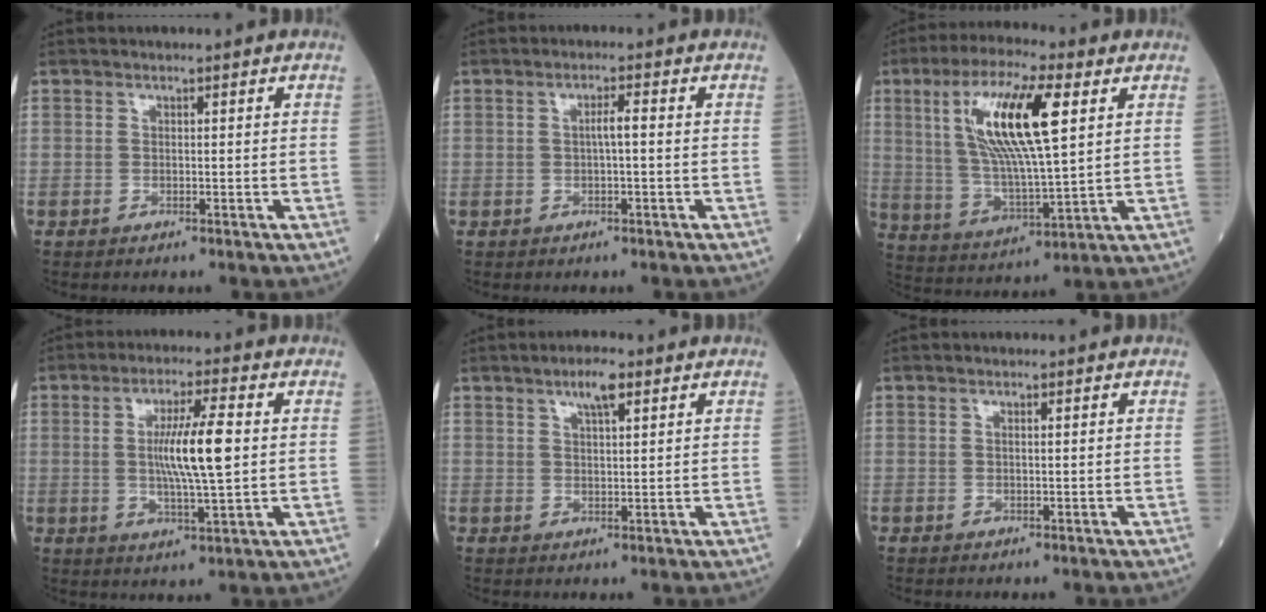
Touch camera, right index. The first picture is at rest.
{"total": 2.1, "force": [0.0, 0.1, 2.1], "torque": [-0.037, 0.003, -0.001]}
{"total": 16.1, "force": [5.1, 2.7, 15.1], "torque": [-0.299, 0.011, 0.093]}
{"total": 9.6, "force": [0.9, 0.6, 9.5], "torque": [-0.173, -0.003, 0.016]}
{"total": 3.9, "force": [2.3, 0.8, 3.1], "torque": [-0.057, 0.004, 0.039]}
{"total": 0.5, "force": [0.2, 0.0, 0.5], "torque": [-0.014, -0.001, 0.003]}